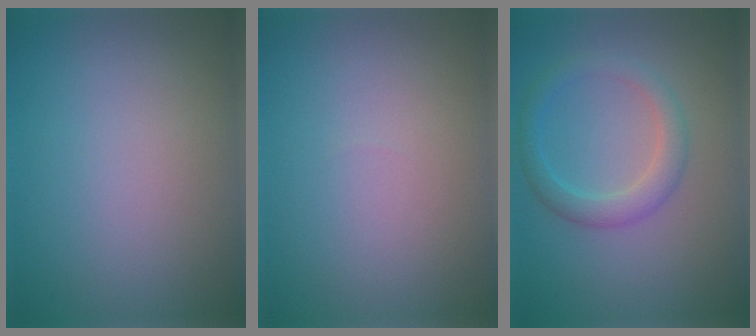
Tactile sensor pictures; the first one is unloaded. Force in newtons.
{"total": 0.0}
{"total": 2.8, "press": 2.8, "slide": 0.1}